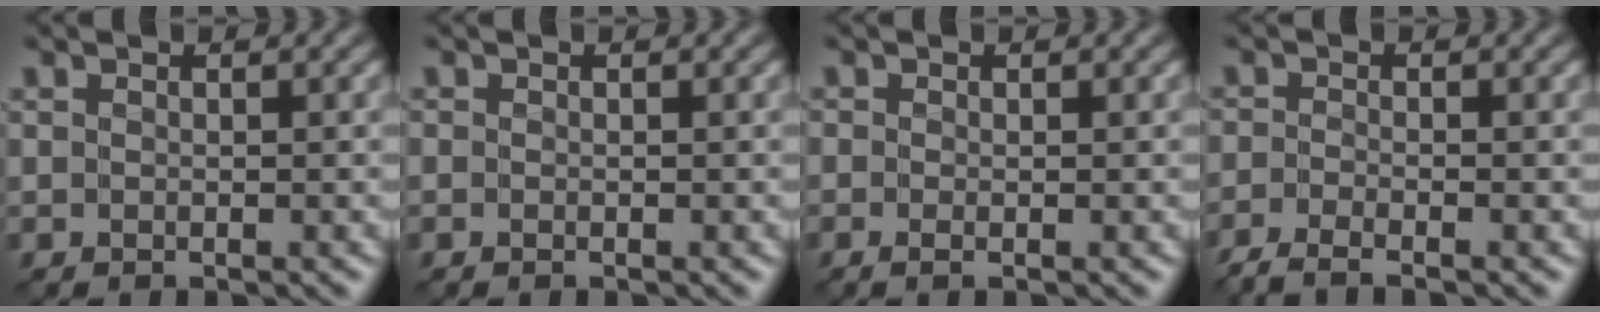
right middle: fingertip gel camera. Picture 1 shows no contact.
{"total": 0.0}
{"total": 0.6, "force": [-0.3, 0.1, 0.5], "torque": [-0.010, -0.002, -0.006]}
{"total": 2.5, "force": [-2.3, 0.2, 1.1], "torque": [-0.023, -0.007, -0.054]}